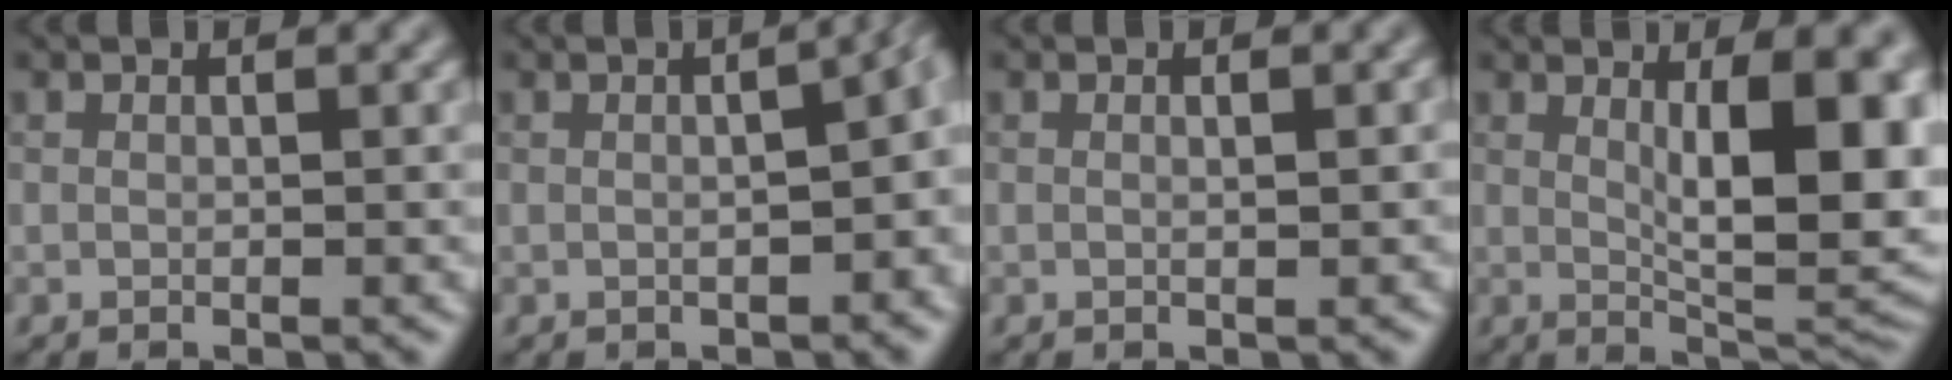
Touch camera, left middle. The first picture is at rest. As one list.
[{"total": 6.5, "force": [-0.2, 2.6, 6.0], "torque": [-0.046, 0.003, 0.000]}, {"total": 0.8, "force": [0.1, 0.1, 0.8], "torque": [-0.012, 0.001, -0.001]}, {"total": 10.3, "force": [1.6, 3.1, 9.6], "torque": [-0.131, -0.010, 0.033]}]